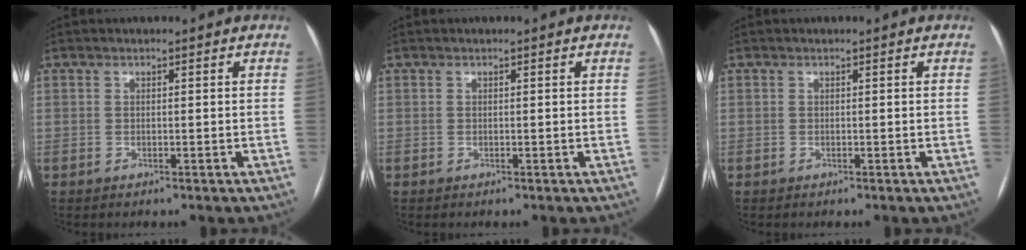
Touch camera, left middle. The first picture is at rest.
{"total": 0.0}
{"total": 0.0}